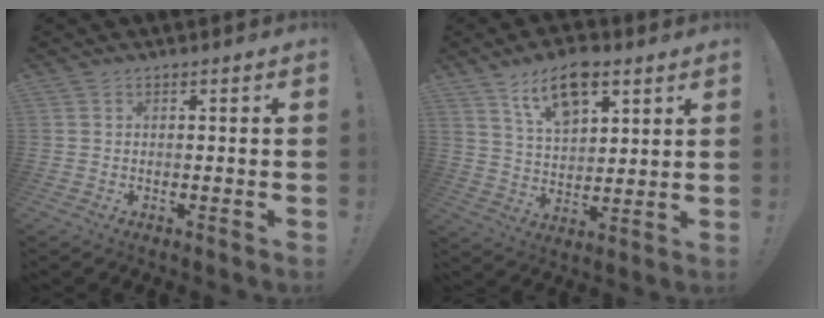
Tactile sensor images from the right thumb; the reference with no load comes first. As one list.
[{"total": 12.5, "force": [7.7, 6.5, 7.4], "torque": [-0.124, -0.030, 0.139]}]